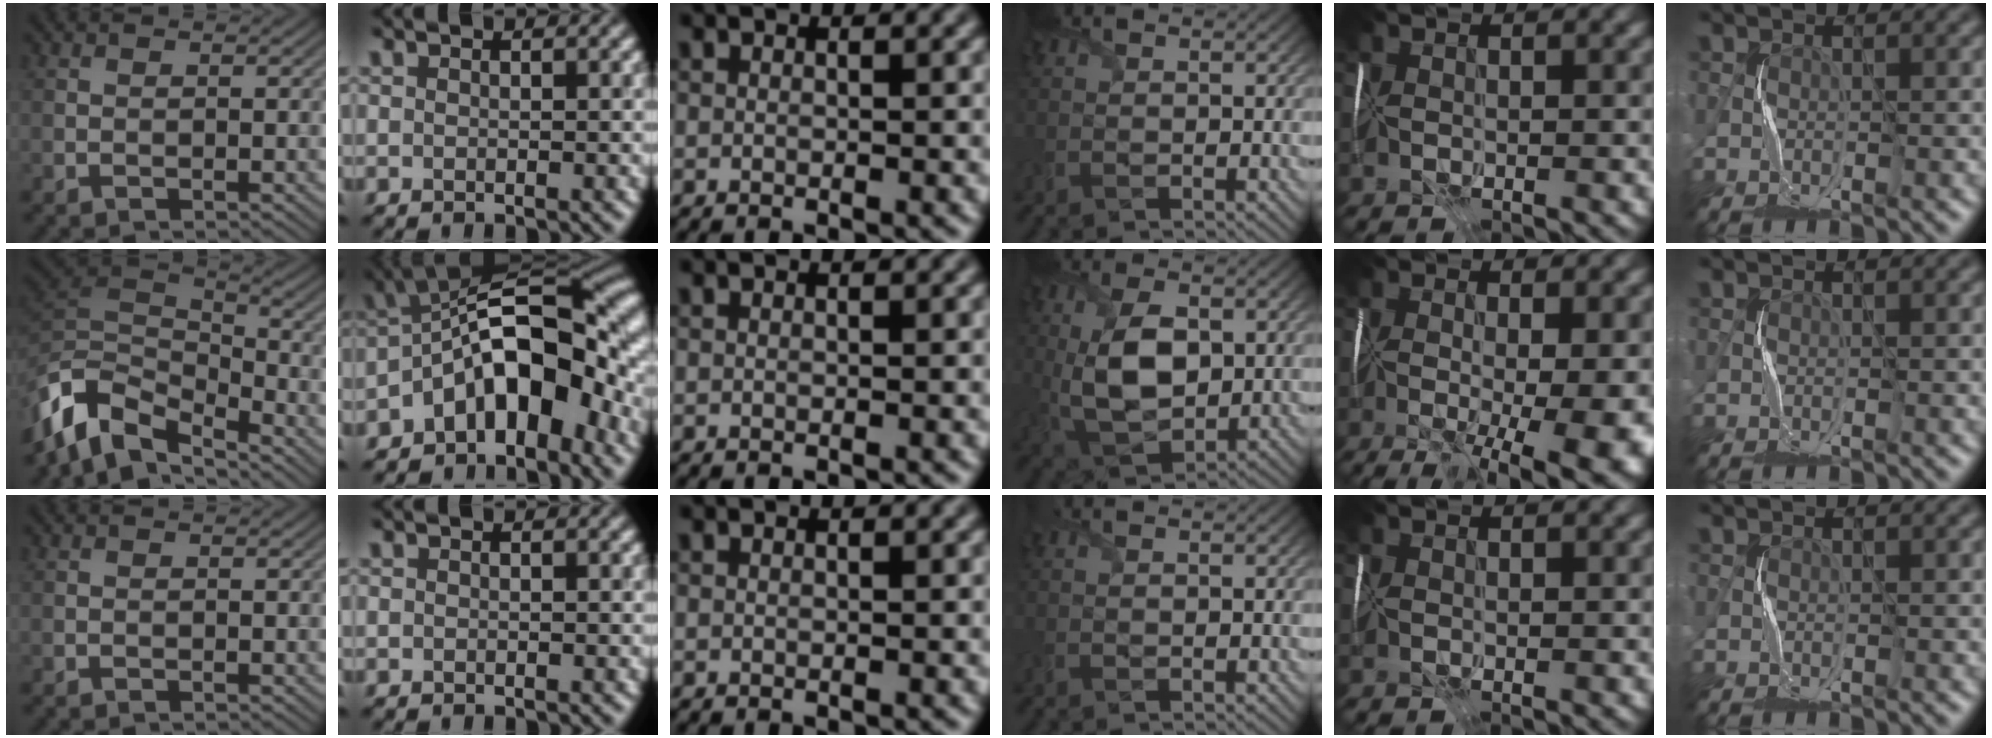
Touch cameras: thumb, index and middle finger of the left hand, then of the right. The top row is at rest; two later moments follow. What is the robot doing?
{"motion": "fold", "object": "tissue"}